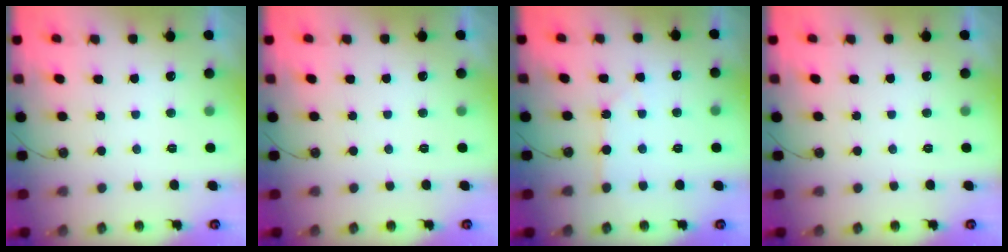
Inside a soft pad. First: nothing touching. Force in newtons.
{"total": 0.0}
{"total": 3.5, "press": 3.5, "slide": 0.4}
{"total": 0.0}